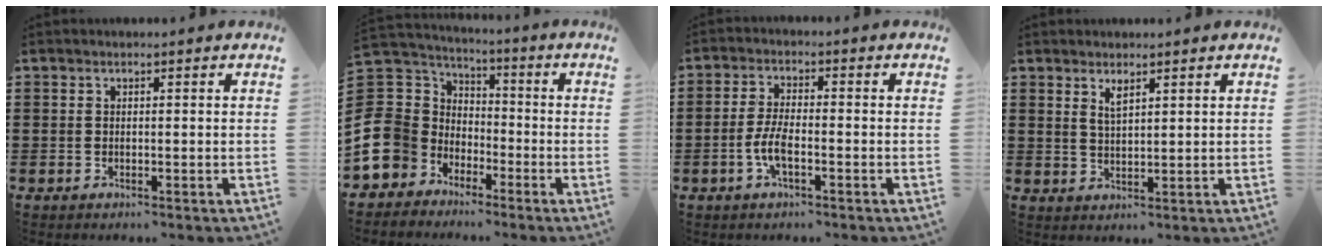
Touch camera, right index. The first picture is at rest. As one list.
[{"total": 10.5, "force": [-4.2, 9.2, 2.7], "torque": [-0.119, -0.004, -0.083]}, {"total": 4.6, "force": [-1.7, 1.5, 4.0], "torque": [-0.096, -0.002, -0.038]}, {"total": 2.4, "force": [1.7, 0.8, 1.5], "torque": [-0.031, 0.002, 0.029]}]